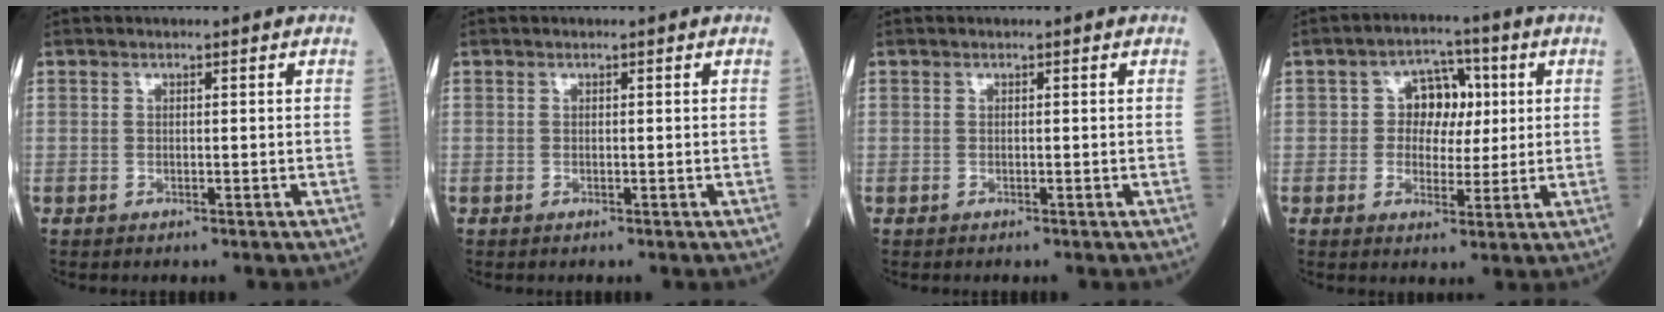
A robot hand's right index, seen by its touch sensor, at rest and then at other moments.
{"total": 0.0}
{"total": 0.0}
{"total": 6.3, "force": [1.0, 4.8, 3.9], "torque": [-0.051, 0.021, 0.015]}